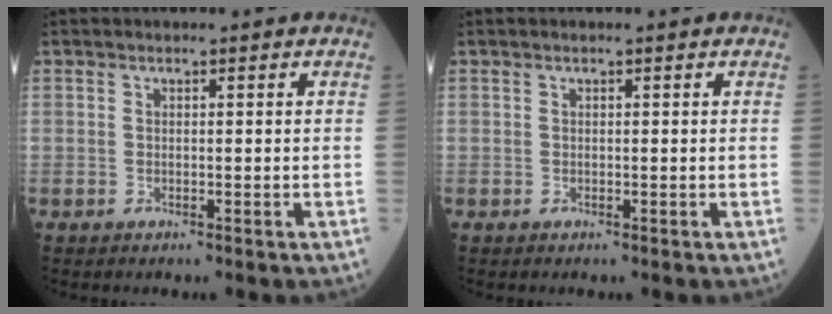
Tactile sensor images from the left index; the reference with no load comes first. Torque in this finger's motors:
{"motor_torque": [0.00, 0.00, 0.00, 0.00]}